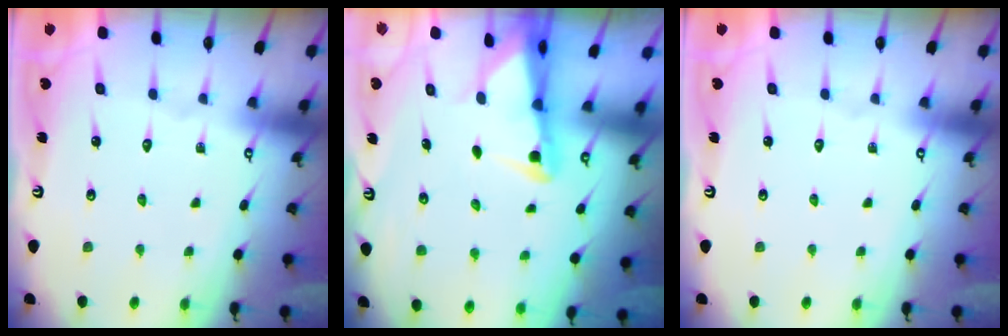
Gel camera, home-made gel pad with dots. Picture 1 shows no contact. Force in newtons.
{"total": 2.6, "press": 2.6, "slide": 0.5}
{"total": 0.0}